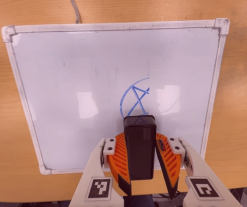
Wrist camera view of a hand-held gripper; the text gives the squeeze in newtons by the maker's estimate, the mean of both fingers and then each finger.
{"total": 7.1, "left": 7.7, "right": 6.5}